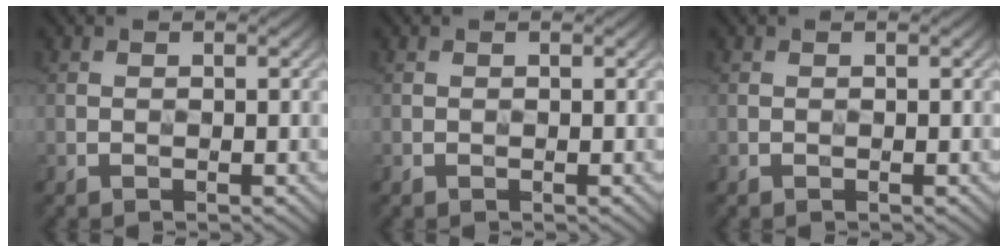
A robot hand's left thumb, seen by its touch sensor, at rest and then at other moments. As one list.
[{"total": 0.0}, {"total": 0.0}]